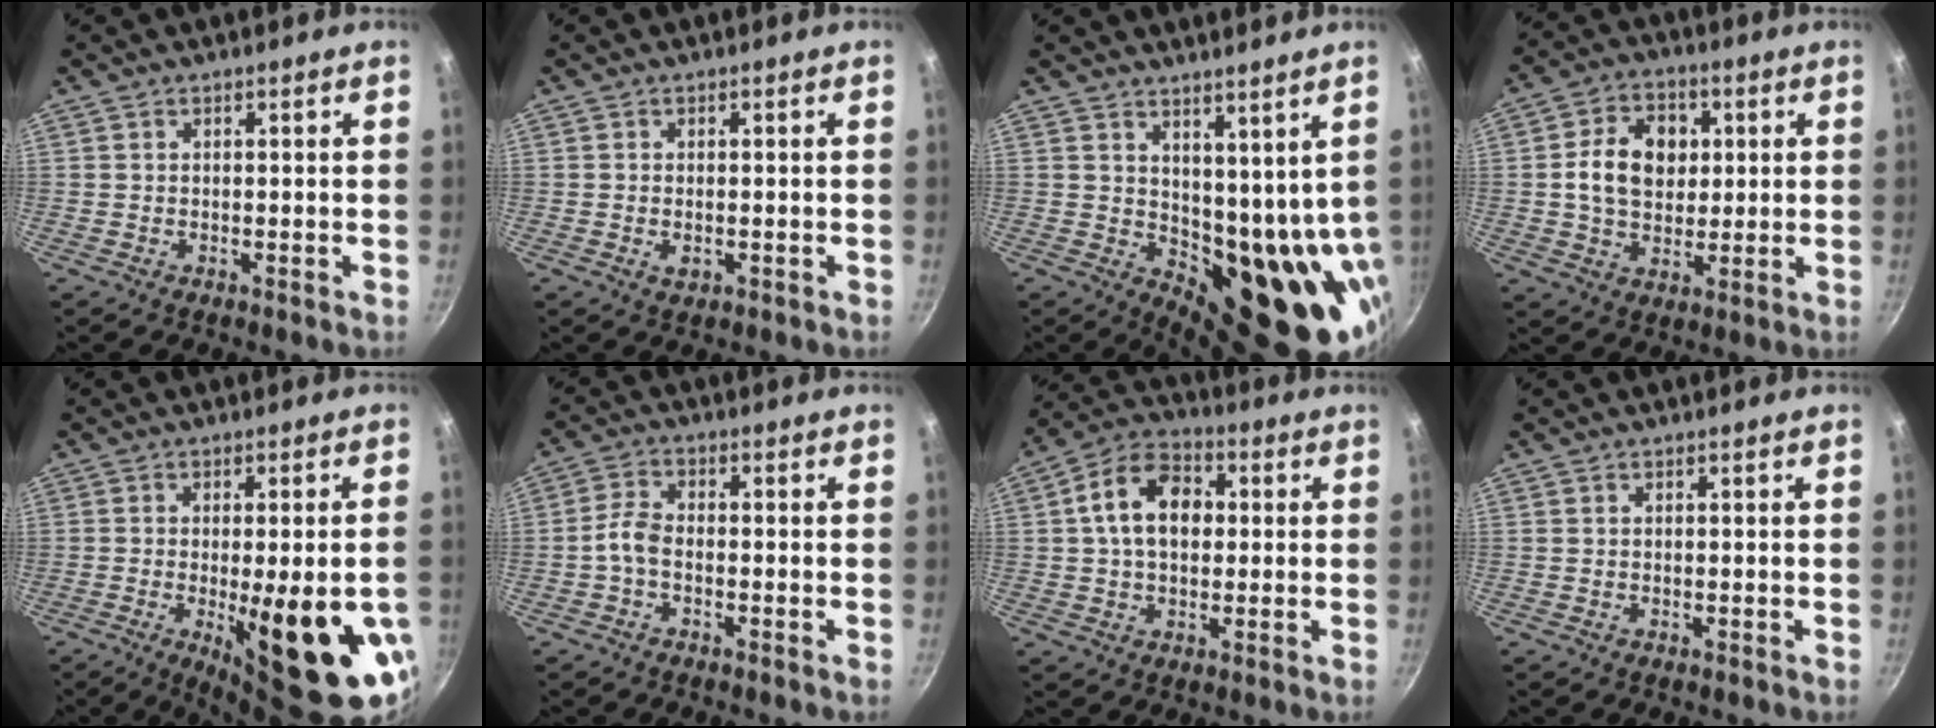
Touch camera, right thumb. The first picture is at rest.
{"total": 1.8, "force": [-0.4, 1.2, 1.3], "torque": [-0.020, -0.002, -0.005]}
{"total": 13.6, "force": [4.9, 7.8, 10.0], "torque": [-0.091, -0.029, 0.103]}
{"total": 11.3, "force": [1.6, 8.6, 7.2], "torque": [-0.097, 0.006, 0.021]}
{"total": 19.2, "force": [-5.1, 5.7, 17.6], "torque": [-0.211, -0.004, -0.053]}
{"total": 3.7, "force": [-1.5, 1.9, 2.7], "torque": [-0.064, 0.019, -0.040]}
{"total": 12.4, "force": [1.6, 8.6, 8.8], "torque": [-0.121, 0.023, 0.011]}
{"total": 0.0}